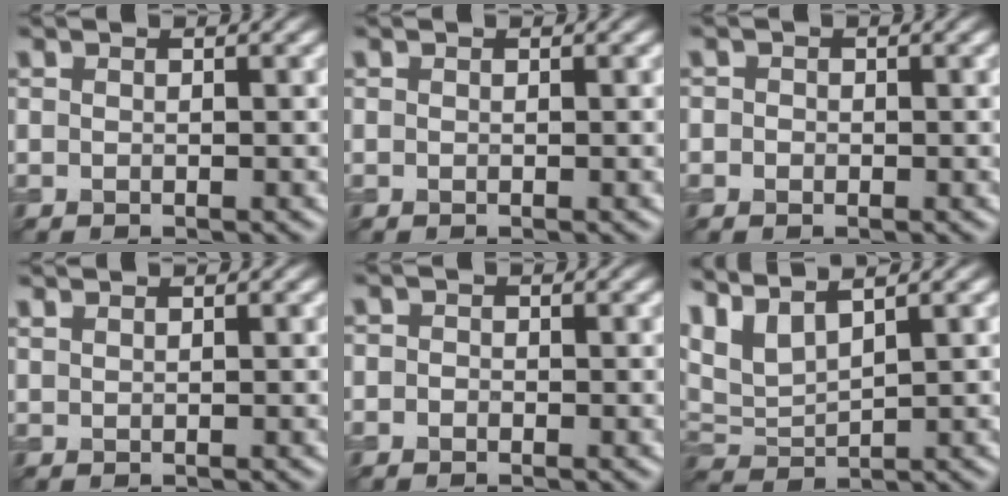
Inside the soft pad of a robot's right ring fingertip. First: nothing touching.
{"total": 0.0}
{"total": 0.9, "force": [0.0, 0.8, 0.3], "torque": [0.000, -0.002, -0.007]}
{"total": 0.8, "force": [0.8, 0.1, 0.2], "torque": [-0.004, 0.002, 0.018]}
{"total": 0.7, "force": [-0.3, 0.6, 0.2], "torque": [-0.002, -0.003, -0.008]}
{"total": 4.8, "force": [3.3, 1.6, 3.0], "torque": [-0.079, 0.011, 0.073]}